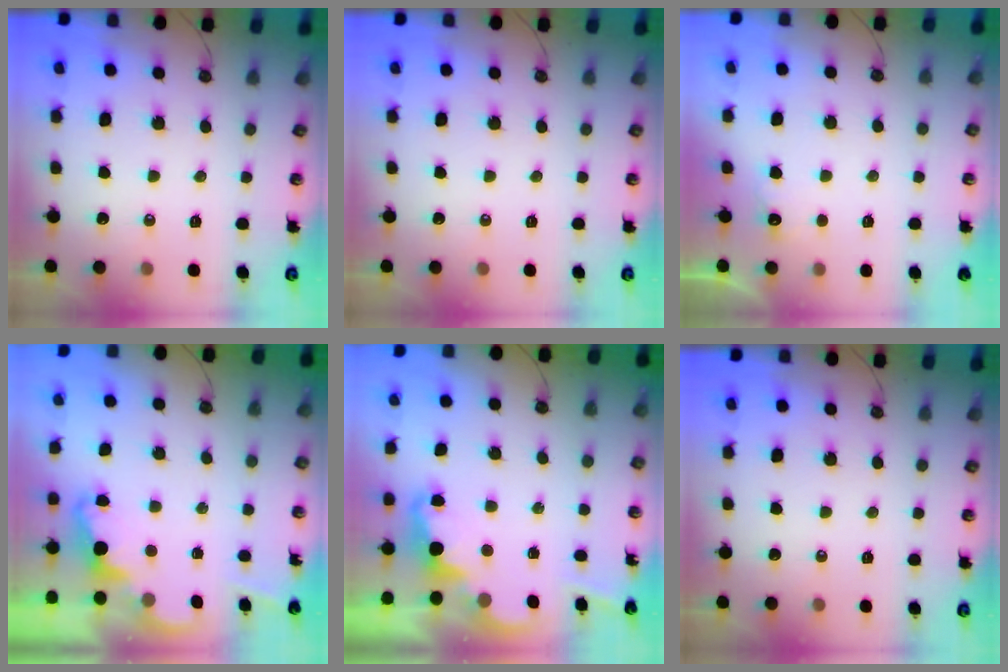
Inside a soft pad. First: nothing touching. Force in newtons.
{"total": 0.0}
{"total": 7.3, "press": 7.2, "slide": 1.3}
{"total": 2.3, "press": 2.3, "slide": 0.5}
{"total": 2.4, "press": 2.3, "slide": 0.5}
{"total": 0.0}